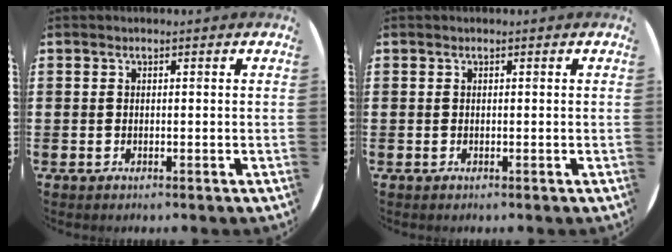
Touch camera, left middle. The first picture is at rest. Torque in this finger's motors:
{"motor_torque": [-0.04, 0.04, 0.00, 0.01]}